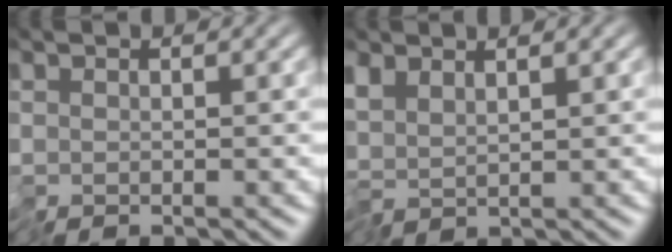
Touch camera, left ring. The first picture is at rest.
{"total": 2.0, "force": [1.6, 0.5, 1.1], "torque": [-0.029, 0.005, 0.035]}